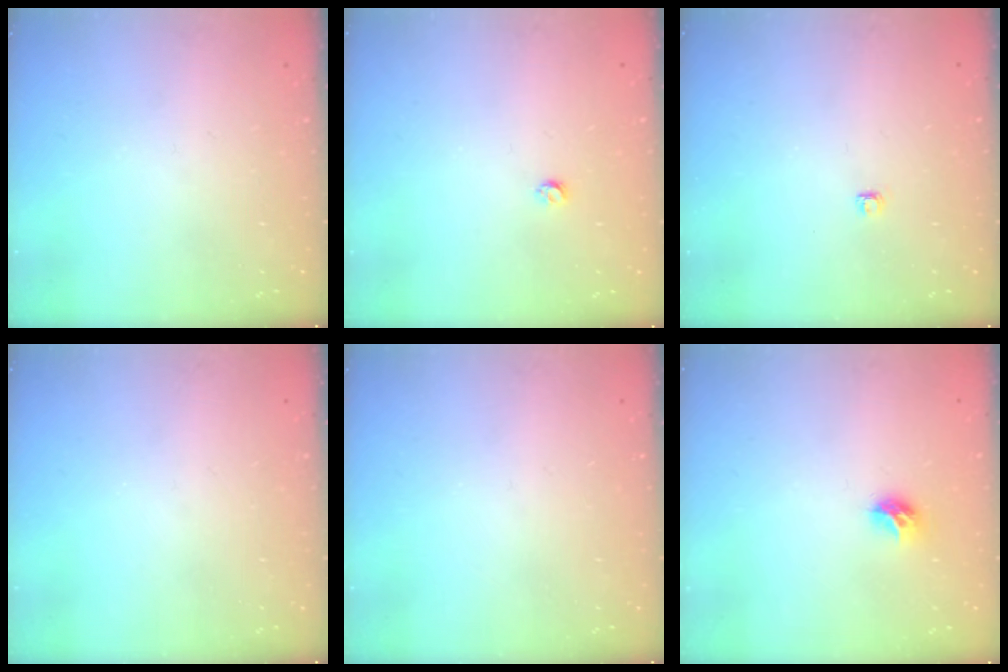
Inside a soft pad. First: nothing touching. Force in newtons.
{"total": 2.9, "press": 2.8, "slide": 0.5}
{"total": 2.8, "press": 2.8, "slide": 0.4}
{"total": 0.0}
{"total": 0.0}
{"total": 7.5, "press": 7.4, "slide": 0.7}